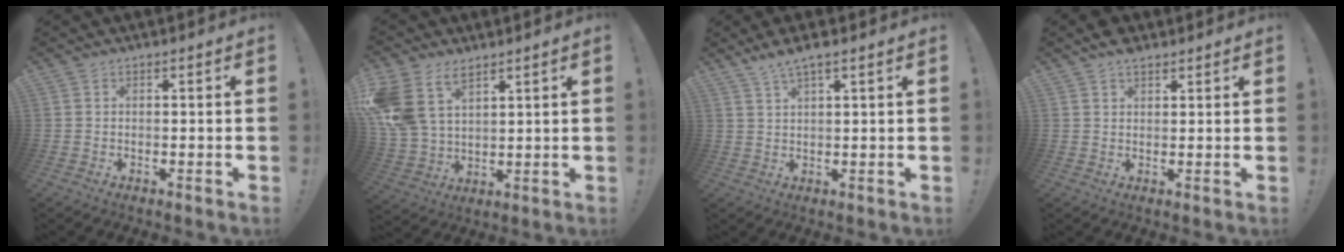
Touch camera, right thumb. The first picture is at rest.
{"total": 13.0, "force": [7.5, 8.0, 6.9], "torque": [-0.150, -0.035, 0.151]}
{"total": 4.3, "force": [3.2, 0.2, 2.9], "torque": [-0.056, -0.014, 0.055]}
{"total": 3.9, "force": [3.0, 2.0, 1.4], "torque": [-0.024, -0.015, 0.055]}